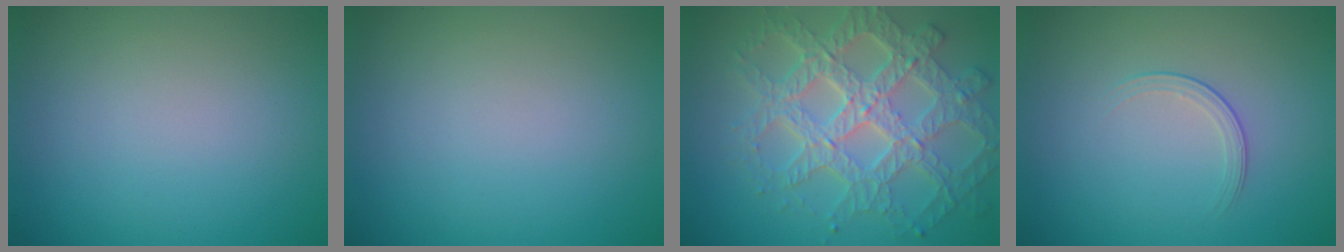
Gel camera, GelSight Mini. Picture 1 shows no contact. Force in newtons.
{"total": 0.0}
{"total": 7.7, "press": 5.8, "slide": 5.1}
{"total": 1.5, "press": 0.7, "slide": 1.4}